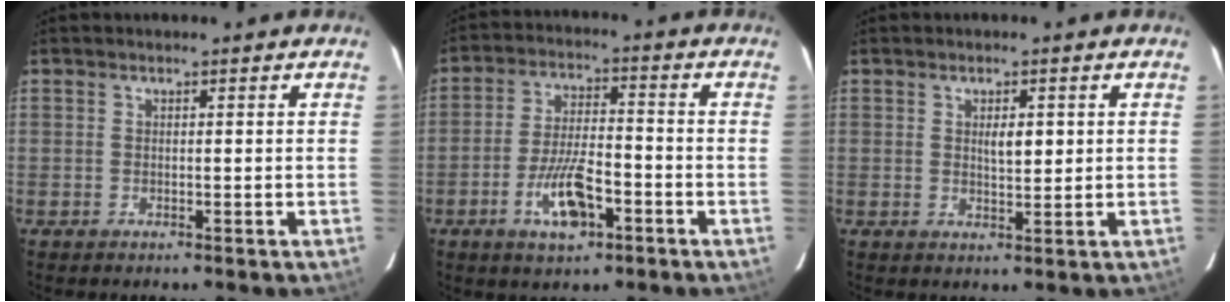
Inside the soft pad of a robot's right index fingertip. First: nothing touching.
{"total": 9.0, "force": [-4.1, 2.9, 7.5], "torque": [-0.146, 0.000, -0.071]}
{"total": 2.9, "force": [0.7, 1.0, 2.6], "torque": [-0.044, -0.001, 0.012]}